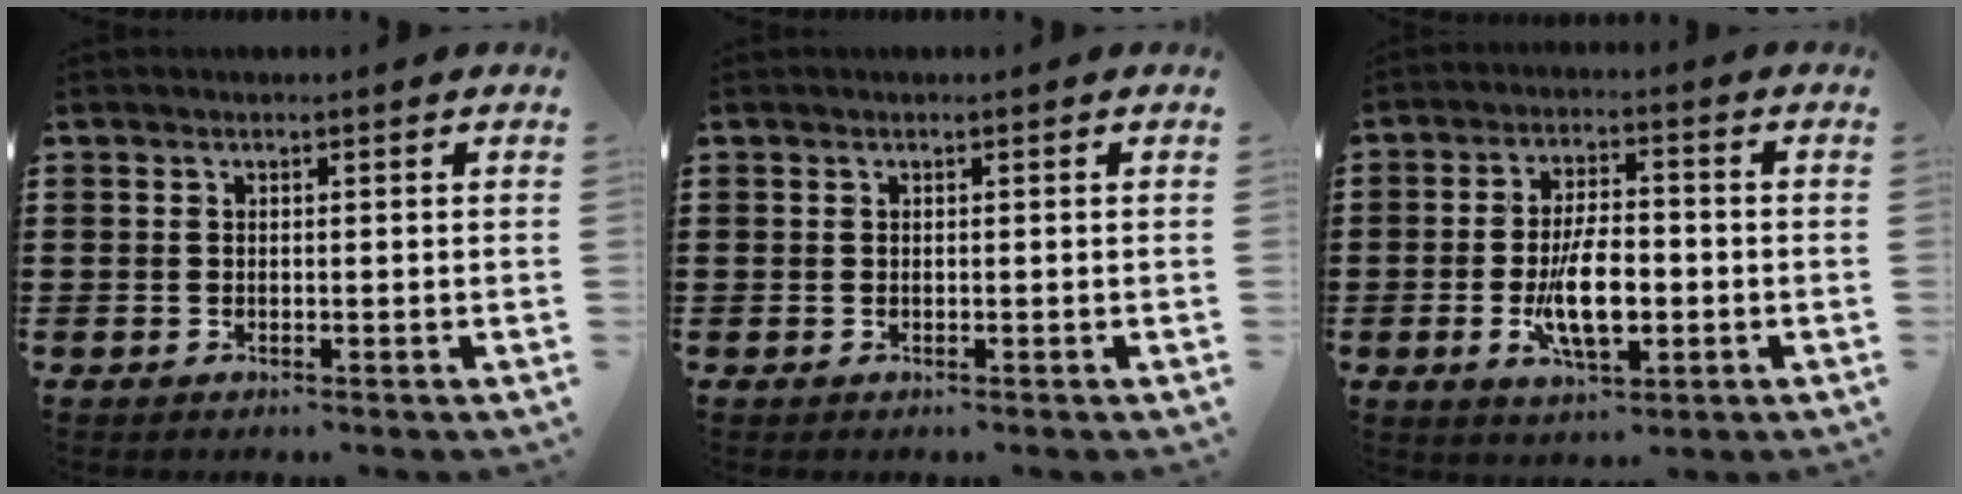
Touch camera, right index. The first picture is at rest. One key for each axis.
{"total": 0.0}
{"total": 9.4, "fx": -2.0, "fy": 4.0, "fz": 8.2, "tx": -0.163, "ty": -0.009, "tz": -0.039}